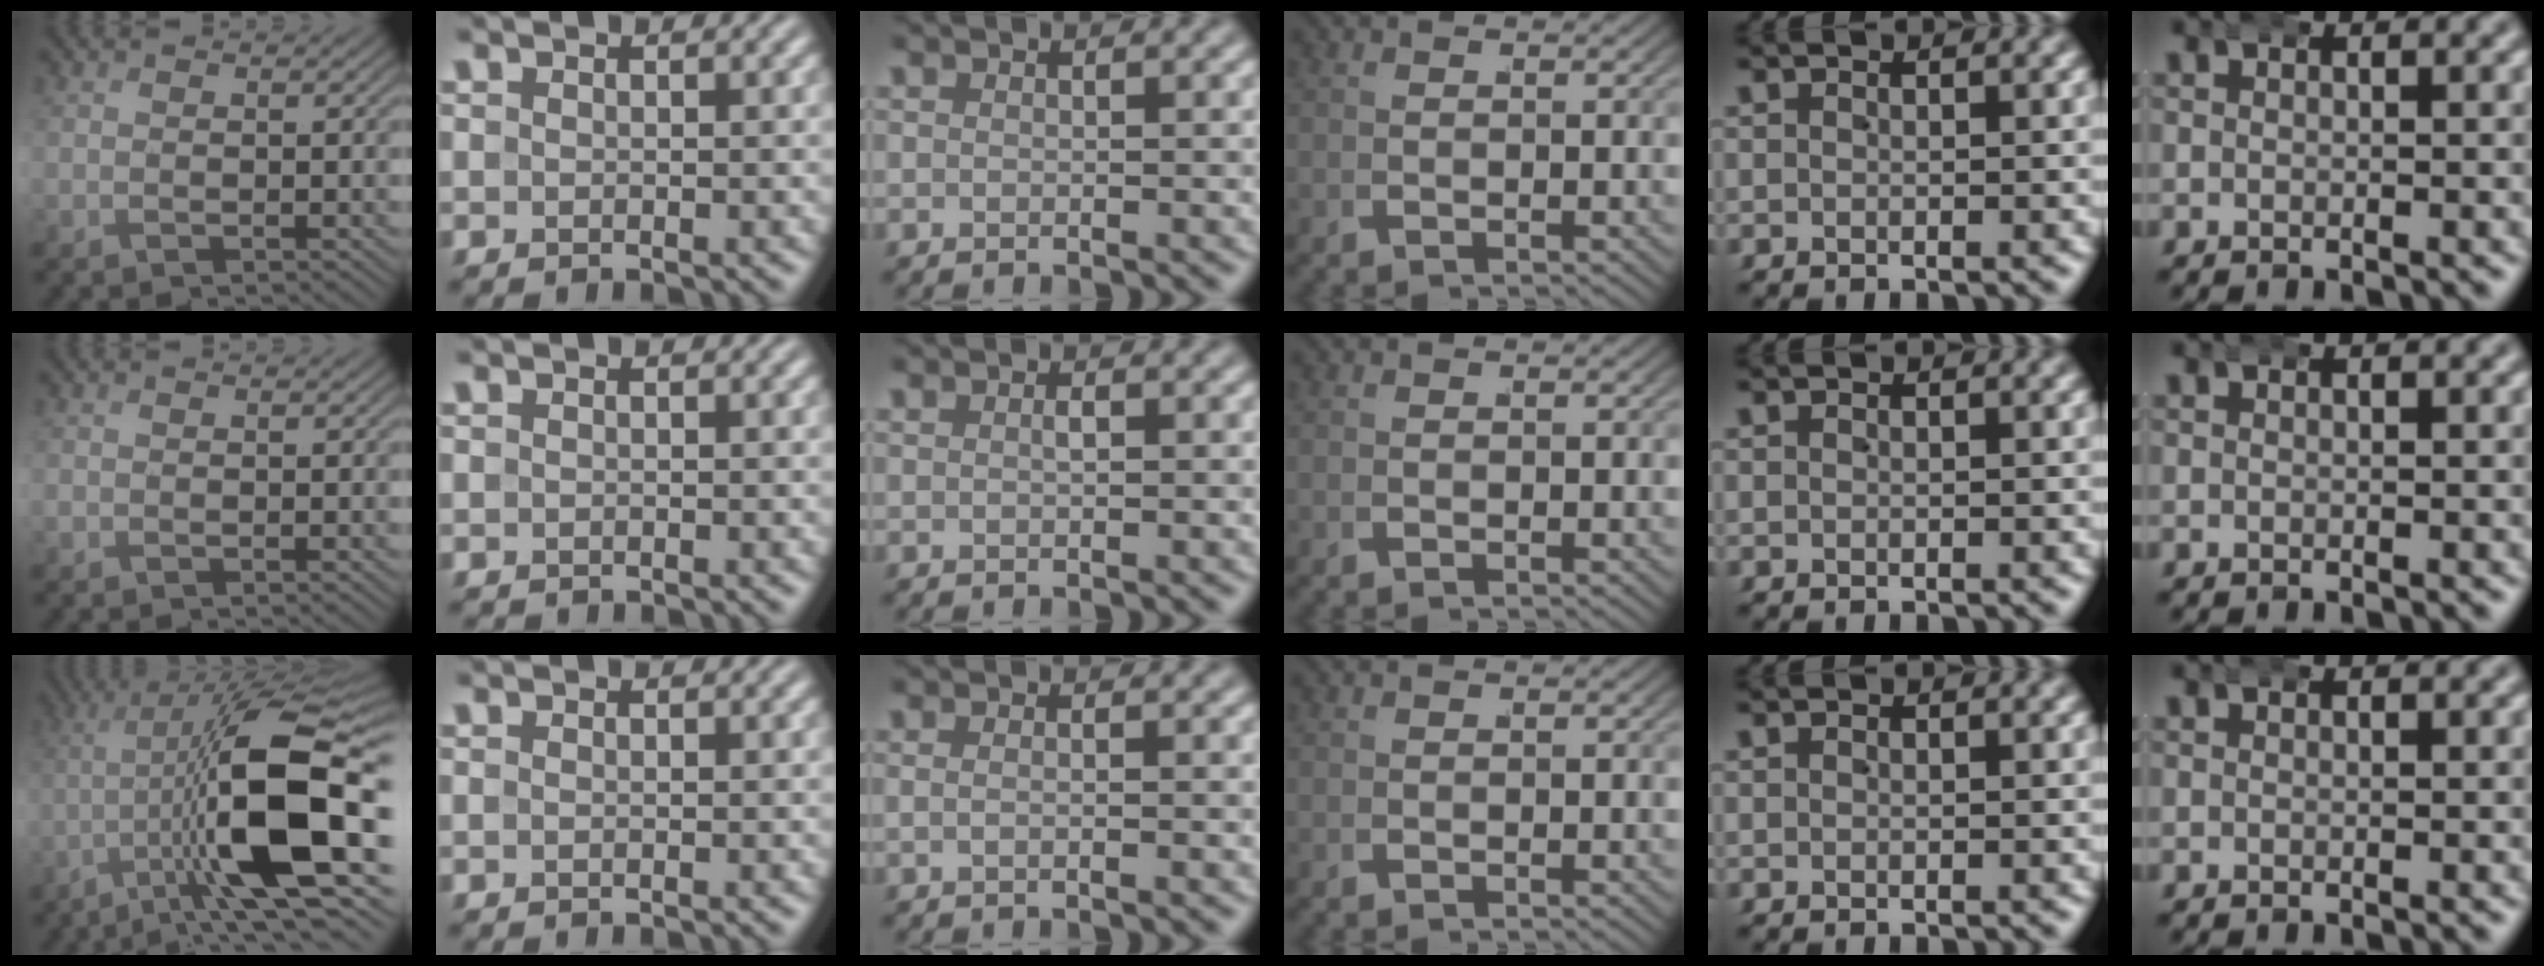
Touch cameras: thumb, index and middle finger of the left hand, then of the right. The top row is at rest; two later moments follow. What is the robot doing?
{"motion": "wrap", "object": "arm wrap"}